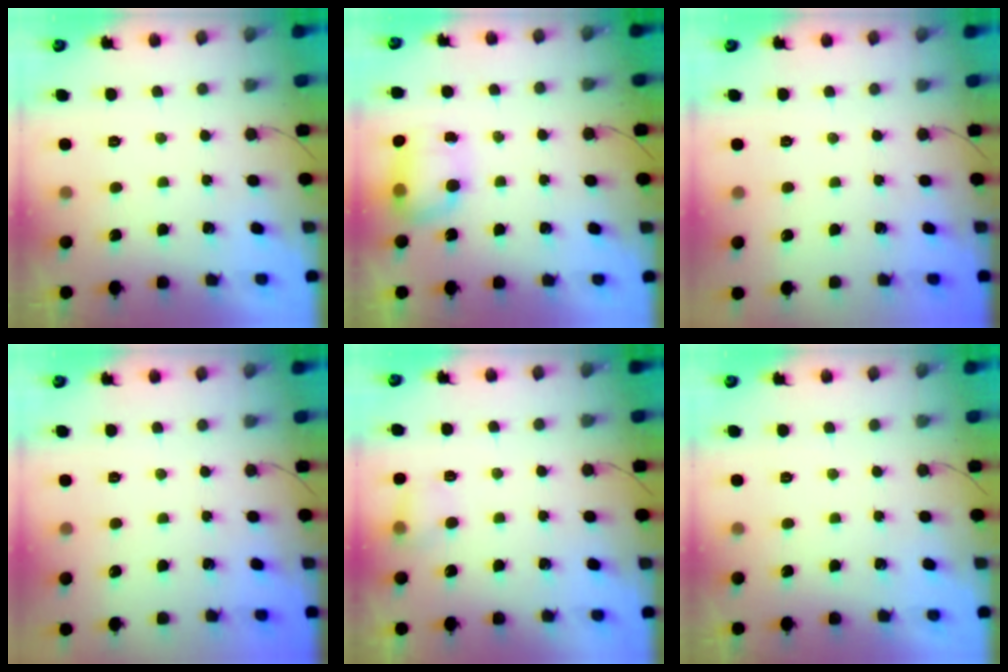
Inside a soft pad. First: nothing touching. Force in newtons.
{"total": 8.0, "press": 7.8, "slide": 1.8}
{"total": 0.0}
{"total": 0.0}
{"total": 5.2, "press": 4.9, "slide": 1.6}
{"total": 0.0}